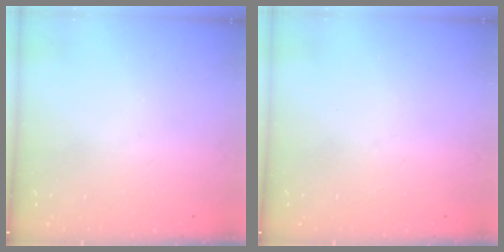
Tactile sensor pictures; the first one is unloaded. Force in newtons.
{"total": 1.5, "press": 1.4, "slide": 0.2}